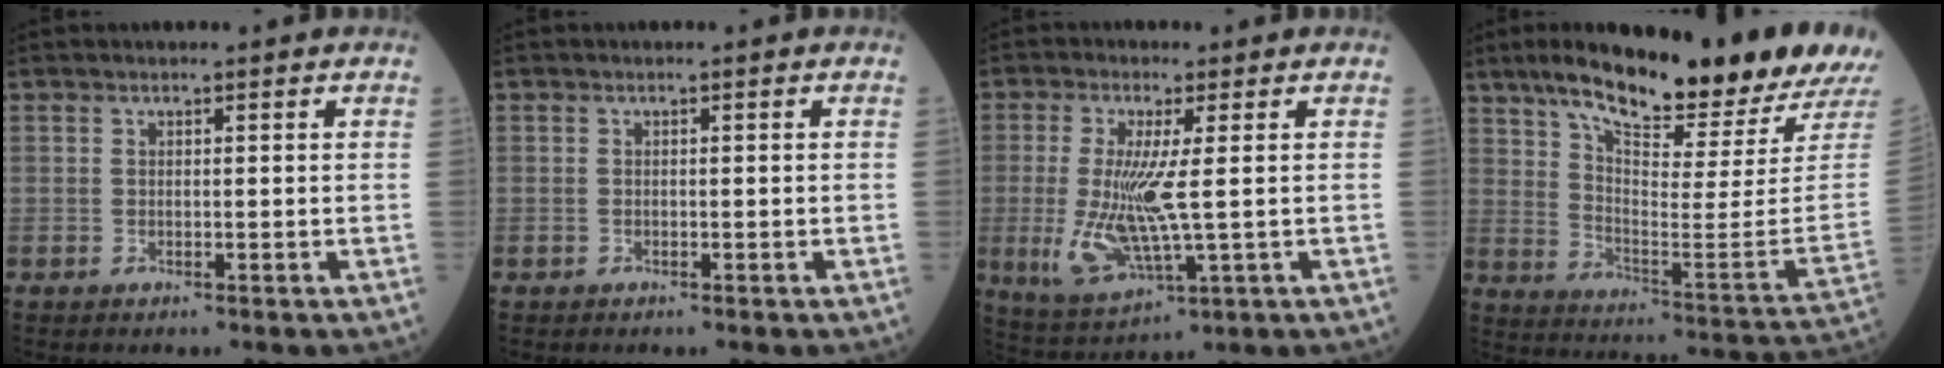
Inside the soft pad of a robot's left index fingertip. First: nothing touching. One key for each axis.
{"total": 0.0}
{"total": 9.6, "fx": -0.3, "fy": 1.8, "fz": 9.4, "tx": -0.209, "ty": -0.014, "tz": 0.005}
{"total": 22.4, "fx": 18.4, "fy": 0.9, "fz": 12.6, "tx": -0.203, "ty": -0.050, "tz": 0.273}